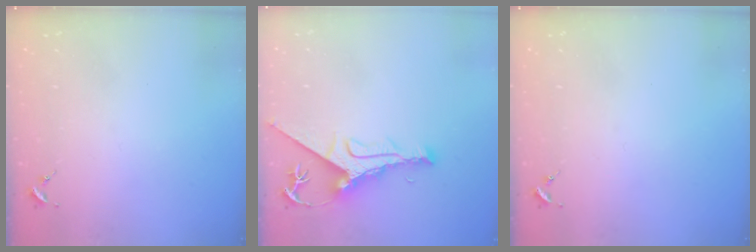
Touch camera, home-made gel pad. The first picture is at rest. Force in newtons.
{"total": 10.3, "press": 10.2, "slide": 1.4}
{"total": 0.0}